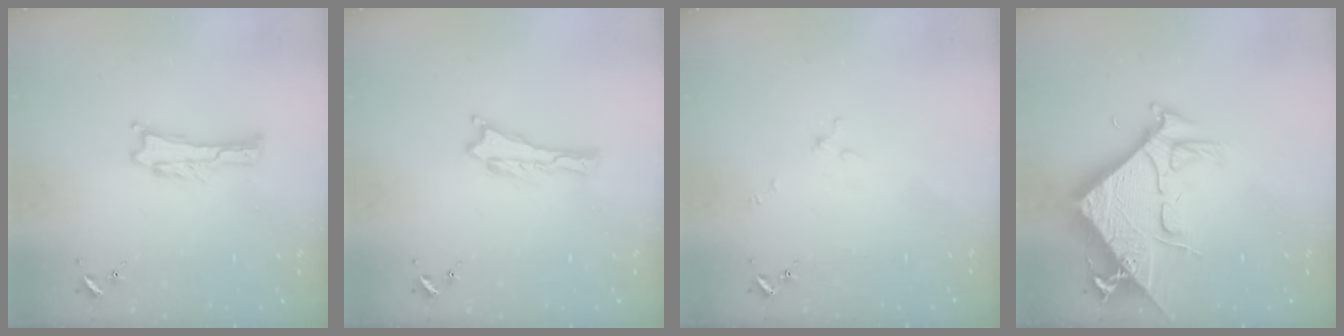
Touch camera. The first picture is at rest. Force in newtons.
{"total": 0.0}
{"total": 1.7, "press": 1.7, "slide": 0.3}
{"total": 9.0, "press": 9.0, "slide": 0.9}